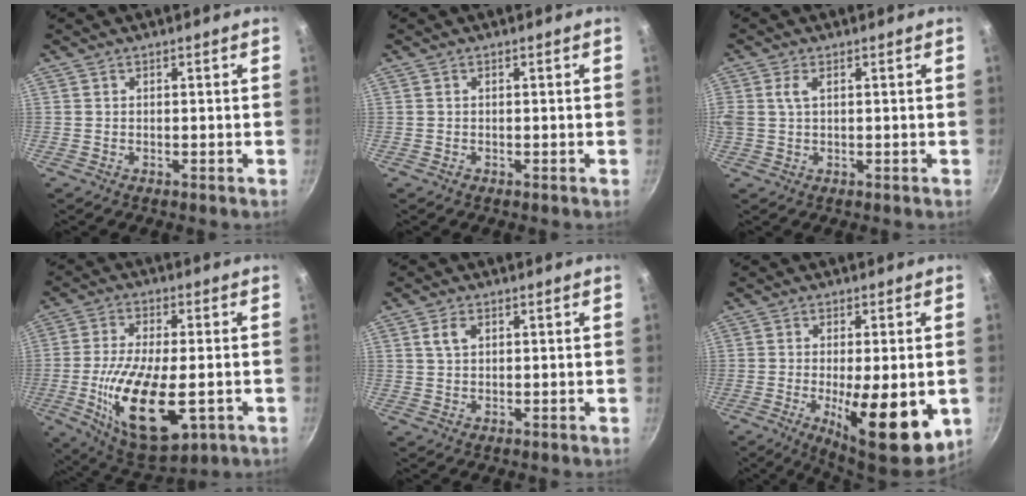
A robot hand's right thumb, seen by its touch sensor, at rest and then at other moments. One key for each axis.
{"total": 0.0}
{"total": 3.3, "fx": 1.0, "fy": 1.7, "fz": 2.7, "tx": -0.076, "ty": 0.013, "tz": 0.024}
{"total": 18.5, "fx": -4.4, "fy": 8.1, "fz": 16.1, "tx": -0.294, "ty": -0.012, "tz": -0.057}
{"total": 2.9, "fx": 1.1, "fy": 1.7, "fz": 2.0, "tx": -0.037, "ty": 0.002, "tz": 0.024}
{"total": 16.7, "fx": -4.0, "fy": 5.7, "fz": 15.2, "tx": -0.196, "ty": -0.024, "tz": -0.038}